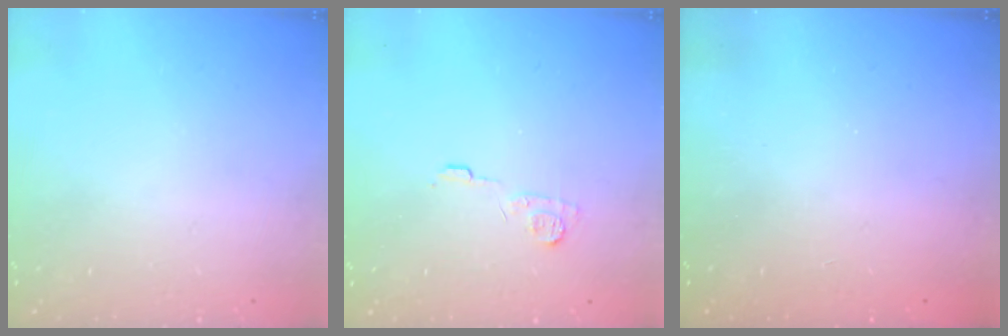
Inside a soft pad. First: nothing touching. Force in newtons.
{"total": 5.8, "press": 5.8, "slide": 0.6}
{"total": 2.3, "press": 2.2, "slide": 0.7}